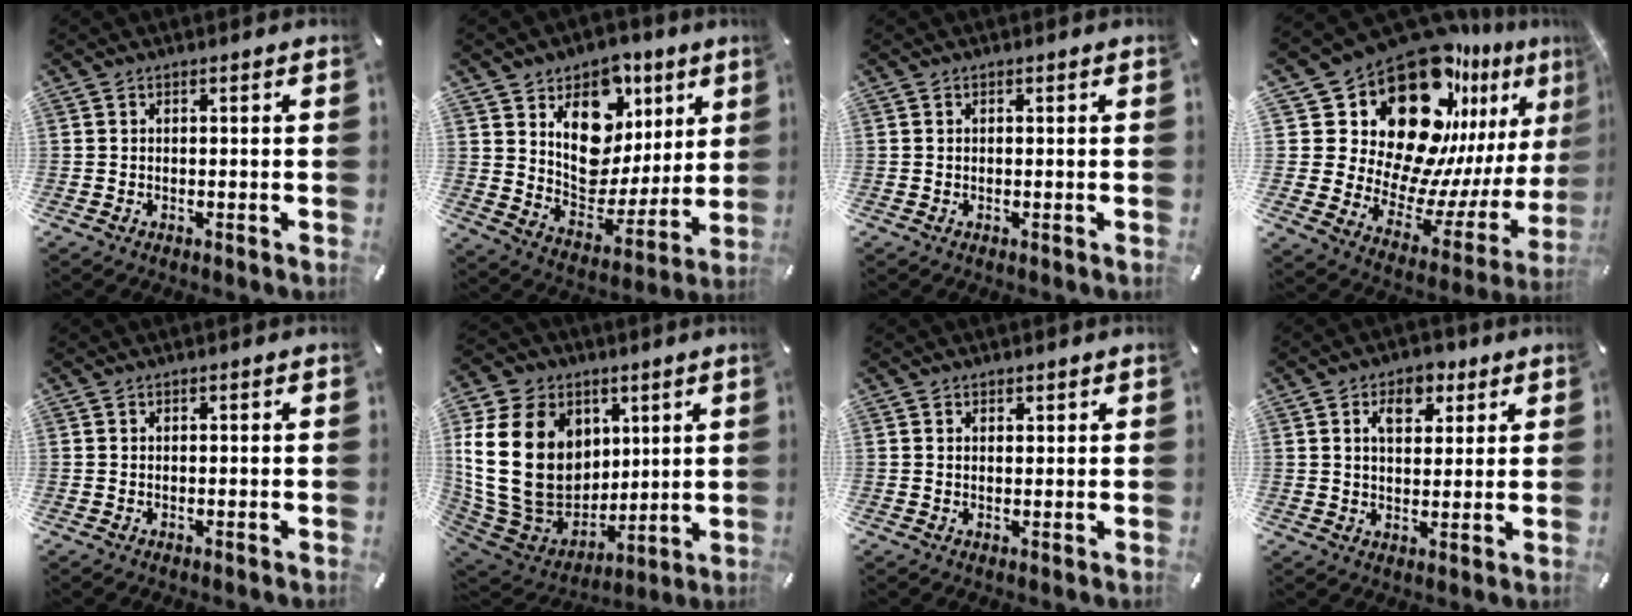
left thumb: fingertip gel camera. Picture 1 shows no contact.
{"total": 14.1, "force": [6.1, 11.2, 6.1], "torque": [-0.087, -0.050, 0.115]}
{"total": 0.0}
{"total": 27.5, "force": [17.0, 15.2, 15.3], "torque": [-0.260, -0.163, 0.320]}
{"total": 0.0}
{"total": 25.4, "force": [4.6, 19.8, 15.3], "torque": [-0.303, -0.022, 0.103]}
{"total": 1.4, "force": [0.9, 1.1, 0.0], "torque": [0.007, -0.001, 0.015]}
{"total": 6.9, "force": [3.3, 4.8, 3.6], "torque": [-0.039, -0.010, 0.051]}